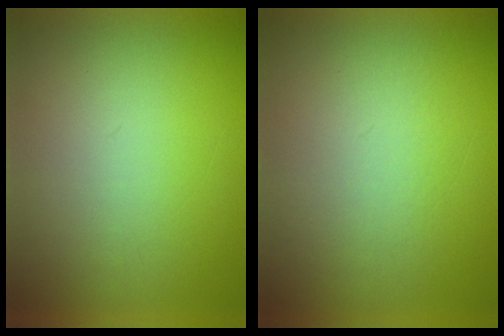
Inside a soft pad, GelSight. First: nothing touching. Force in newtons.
{"total": 4.2}